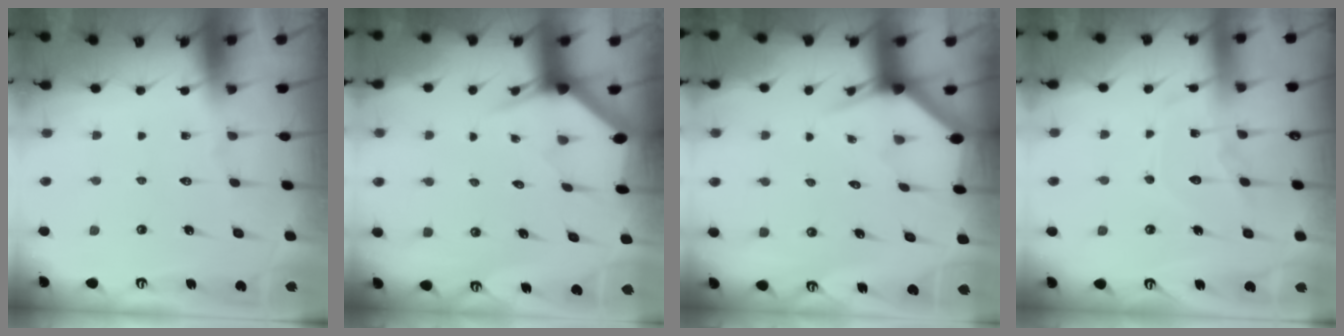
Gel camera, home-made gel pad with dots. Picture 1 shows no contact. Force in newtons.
{"total": 3.0, "press": 3.0, "slide": 0.1}
{"total": 2.8, "press": 2.8, "slide": 0.2}
{"total": 10.1, "press": 10.0, "slide": 0.9}